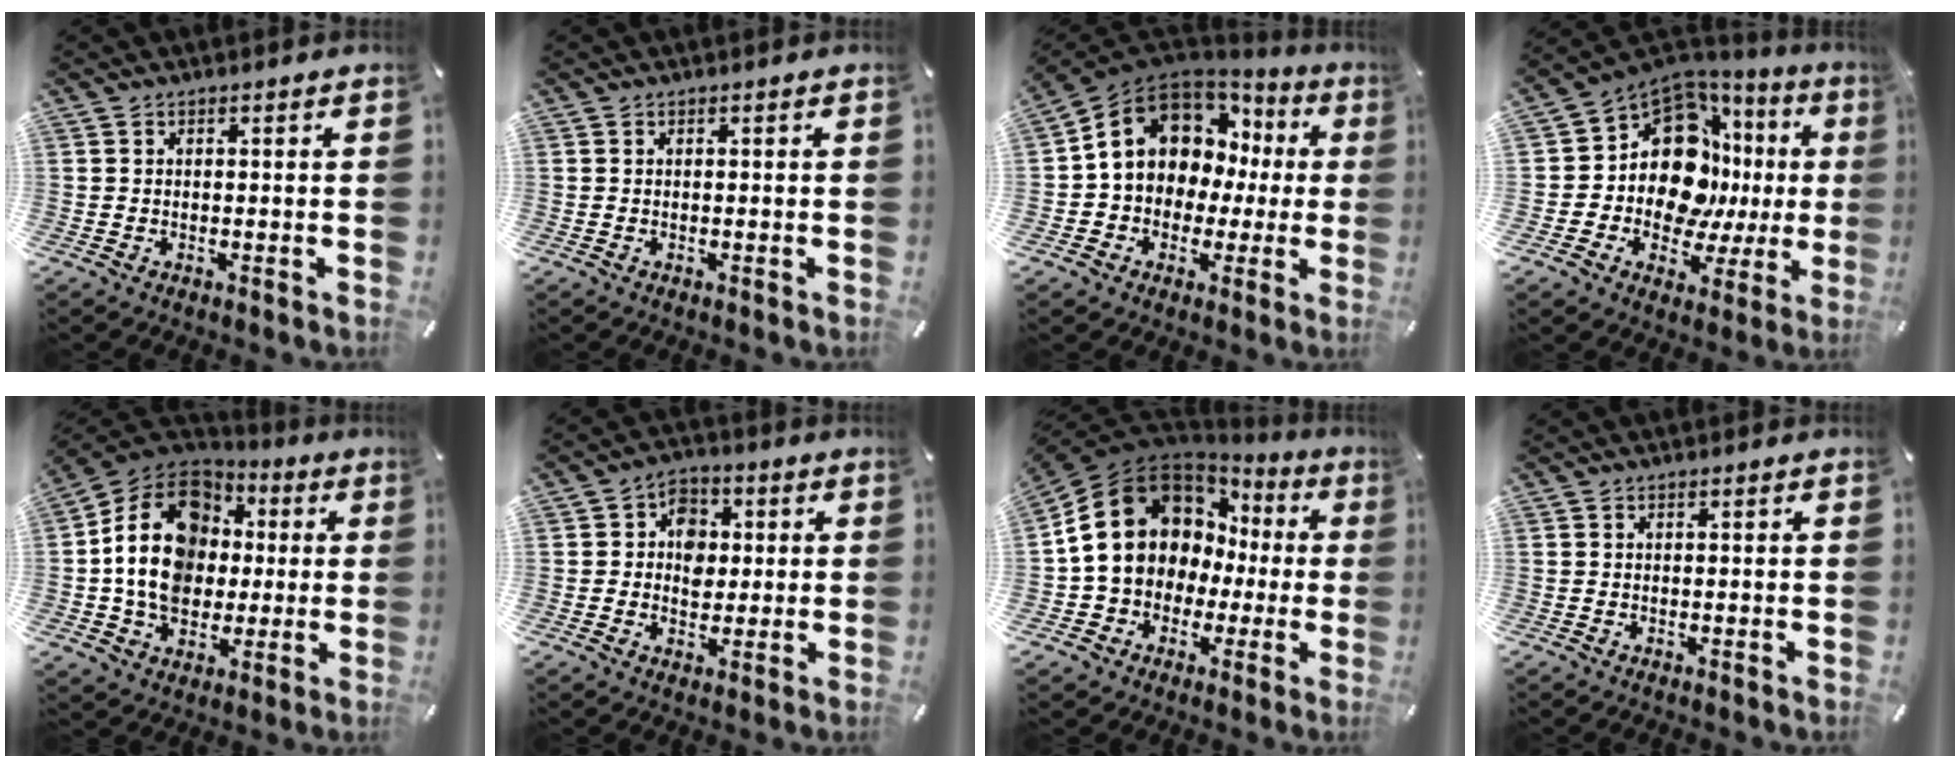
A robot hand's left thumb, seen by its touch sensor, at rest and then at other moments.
{"total": 0.0}
{"total": 11.8, "force": [3.9, 9.7, 5.4], "torque": [-0.120, -0.028, 0.074]}
{"total": 16.1, "force": [2.6, 12.2, 10.1], "torque": [-0.183, -0.042, 0.045]}
{"total": 17.7, "force": [0.6, 14.6, 9.9], "torque": [-0.203, 0.006, 0.014]}
{"total": 7.4, "force": [0.5, 6.3, 3.9], "torque": [-0.044, 0.003, 0.003]}
{"total": 17.1, "force": [2.8, 14.4, 8.7], "torque": [-0.172, -0.006, 0.057]}
{"total": 0.0}